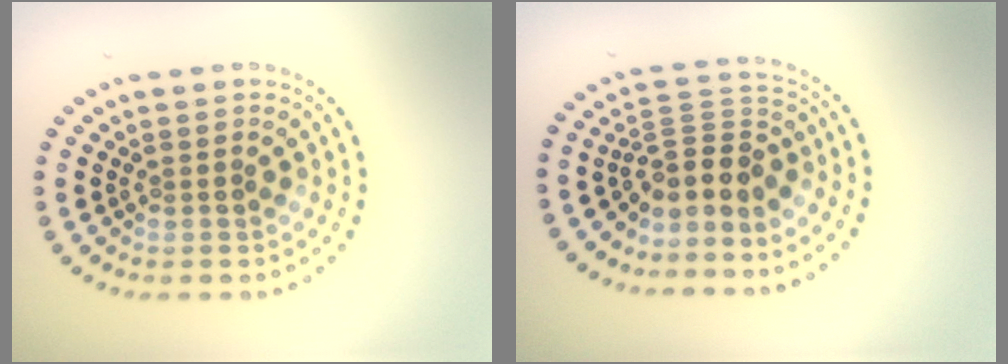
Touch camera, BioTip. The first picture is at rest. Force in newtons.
{"total": 3.4, "press": 2.6, "slide": 2.2}